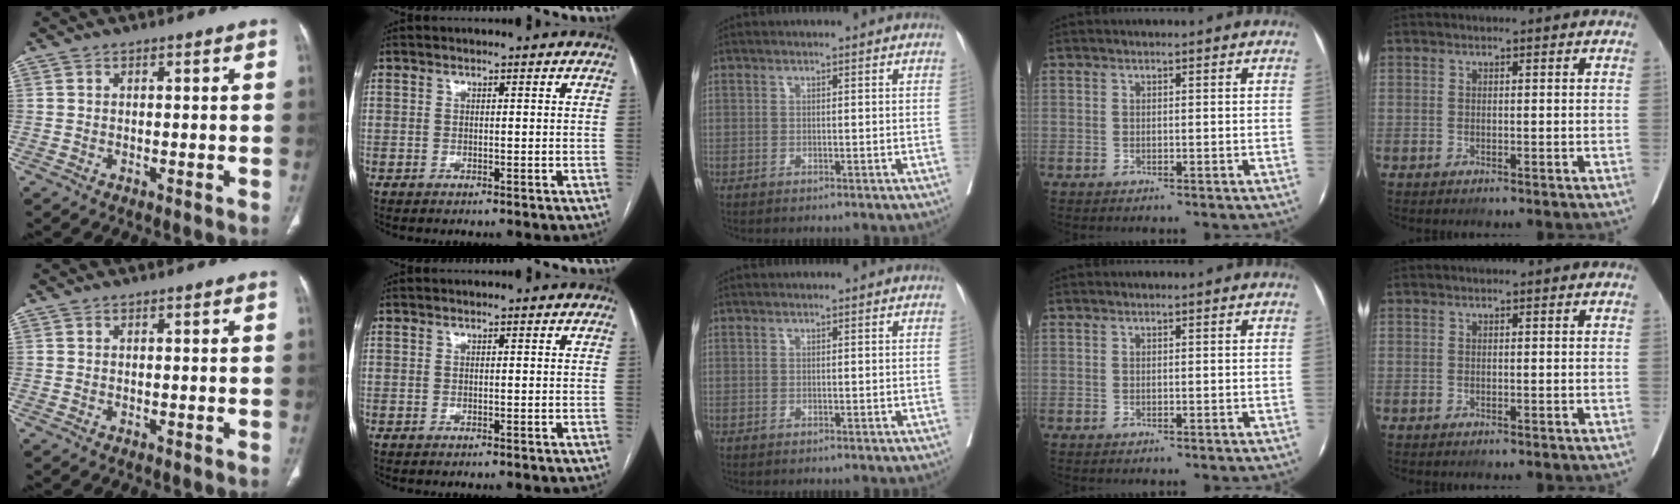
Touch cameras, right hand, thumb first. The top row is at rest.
{}